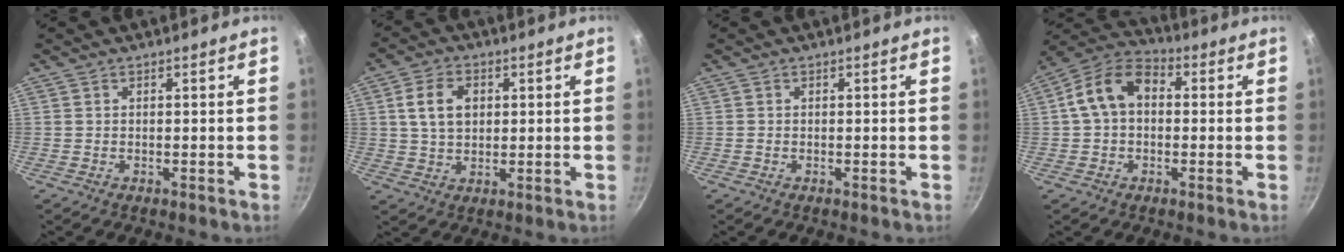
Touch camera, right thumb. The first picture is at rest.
{"total": 7.7, "force": [1.7, 5.4, 5.2], "torque": [-0.079, 0.005, 0.027]}
{"total": 0.0}
{"total": 10.7, "force": [1.0, 7.6, 7.4], "torque": [-0.110, 0.036, -0.002]}